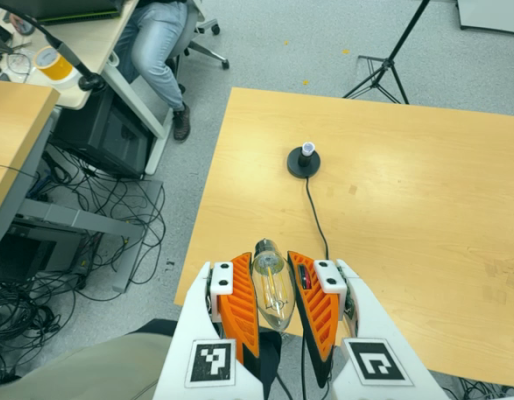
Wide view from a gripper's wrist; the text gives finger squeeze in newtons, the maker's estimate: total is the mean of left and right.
{"total": 21.0, "left": 22.5, "right": 19.5}